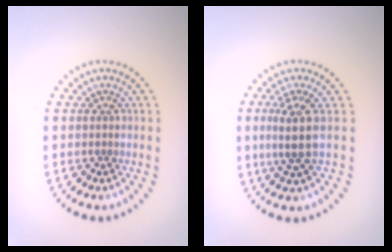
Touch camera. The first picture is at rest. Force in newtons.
{"total": 3.0, "press": 2.3, "slide": 1.8}